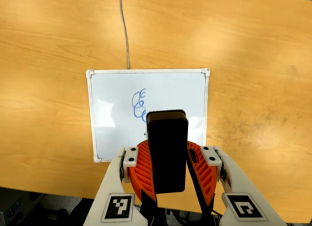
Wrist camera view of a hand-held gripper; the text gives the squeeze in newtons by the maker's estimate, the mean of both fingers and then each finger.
{"total": 7.6, "left": 8.7, "right": 6.4}